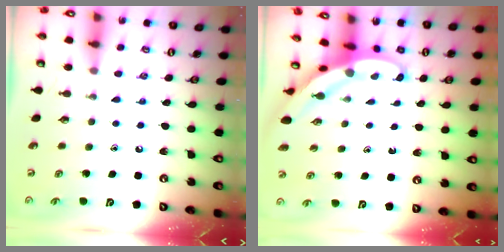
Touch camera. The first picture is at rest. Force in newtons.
{"total": 3.9, "press": 3.9, "slide": 0.2}